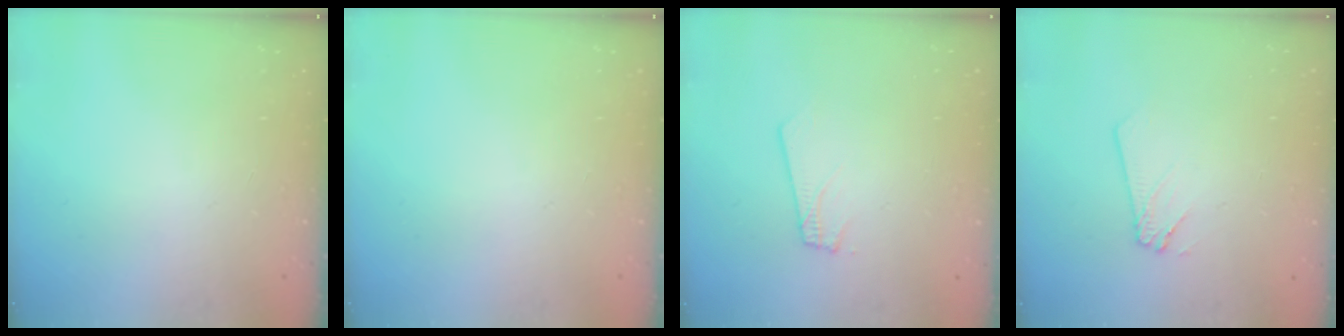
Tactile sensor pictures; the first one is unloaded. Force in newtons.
{"total": 0.0}
{"total": 1.8, "press": 1.8, "slide": 0.1}
{"total": 2.4, "press": 2.4, "slide": 0.2}